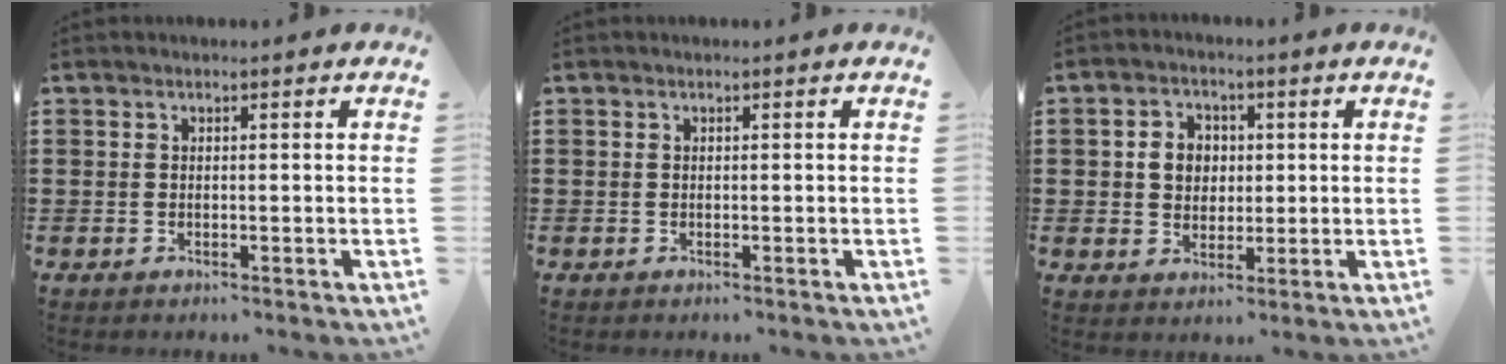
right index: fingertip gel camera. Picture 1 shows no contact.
{"total": 0.0}
{"total": 4.5, "force": [0.4, 4.0, 2.0], "torque": [-0.054, 0.014, 0.003]}